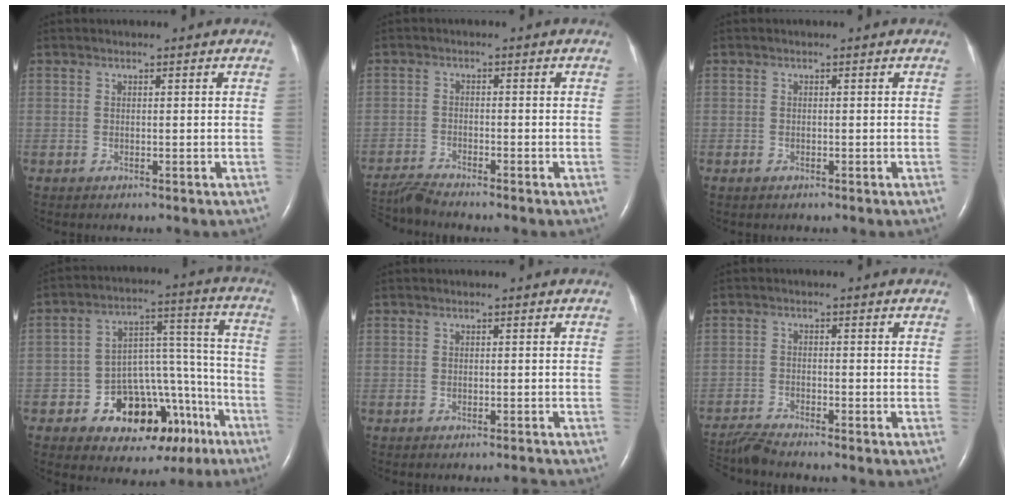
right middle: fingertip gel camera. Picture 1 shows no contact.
{"total": 4.3, "force": [-4.1, -1.2, 0.6], "torque": [-0.018, -0.023, -0.078]}
{"total": 0.6, "force": [-0.4, 0.5, 0.1], "torque": [-0.005, 0.002, -0.007]}
{"total": 15.6, "force": [-8.5, 9.3, 9.2], "torque": [-0.102, 0.059, -0.113]}
{"total": 1.2, "force": [-1.1, -0.3, 0.1], "torque": [-0.003, -0.004, -0.013]}
{"total": 5.0, "force": [-4.8, -0.9, 0.9], "torque": [-0.020, -0.023, -0.090]}